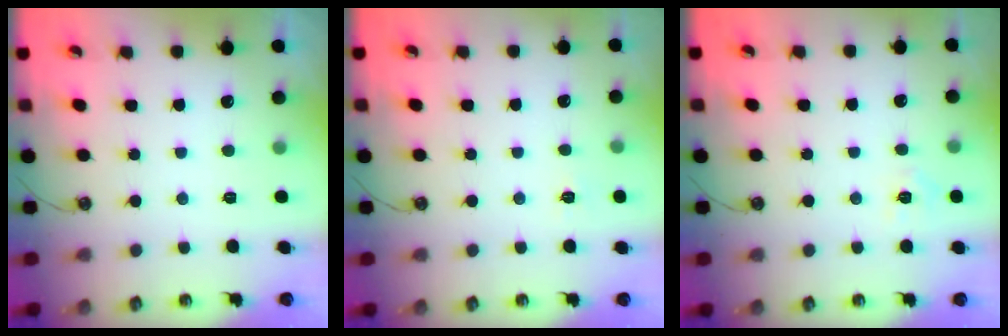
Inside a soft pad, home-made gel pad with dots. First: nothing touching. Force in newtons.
{"total": 3.7, "press": 3.6, "slide": 0.5}
{"total": 8.7, "press": 8.6, "slide": 0.8}